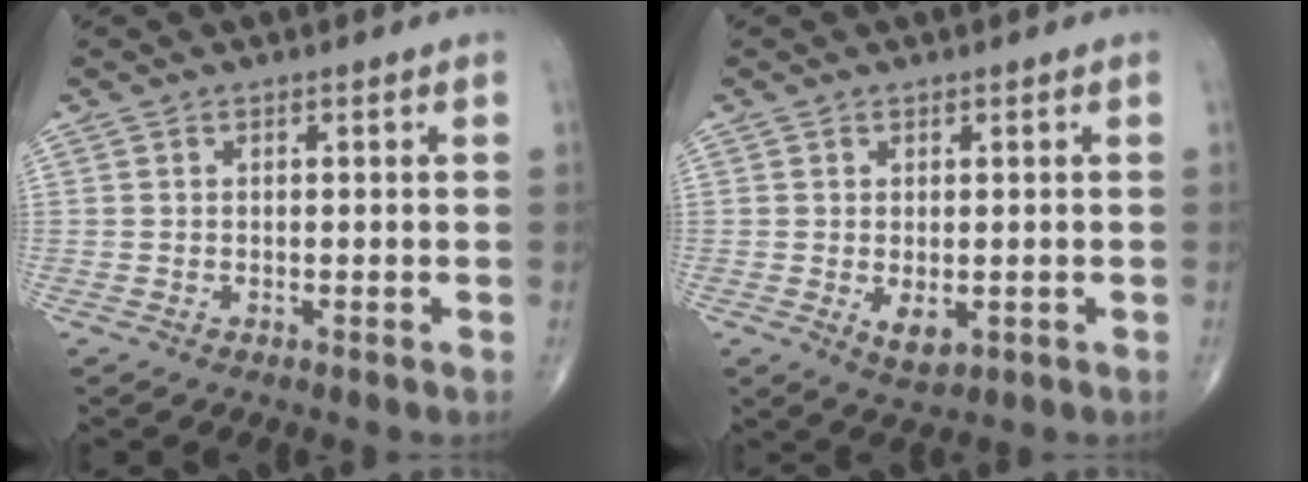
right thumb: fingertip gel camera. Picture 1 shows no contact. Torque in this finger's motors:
{"motor_torque": [-0.38, -0.06, 0.27, 0.28, 0.12]}